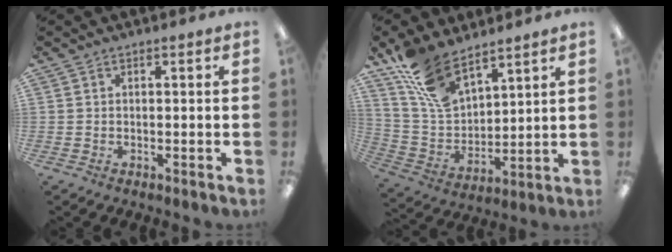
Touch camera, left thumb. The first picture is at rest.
{"total": 14.5, "force": [10.7, 6.9, 7.0], "torque": [-0.153, -0.048, 0.206]}